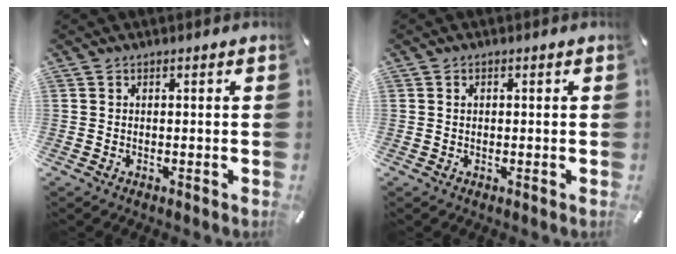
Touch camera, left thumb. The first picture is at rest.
{"total": 0.8, "force": [0.2, 0.6, 0.6], "torque": [-0.012, 0.002, 0.003]}